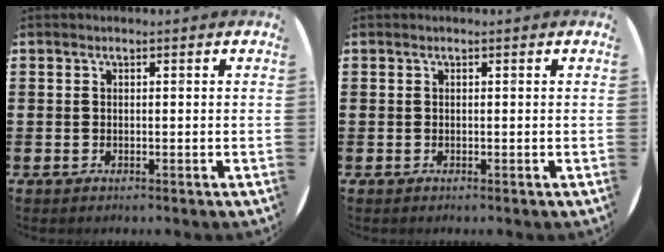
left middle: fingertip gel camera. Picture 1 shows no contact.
{"total": 0.0}